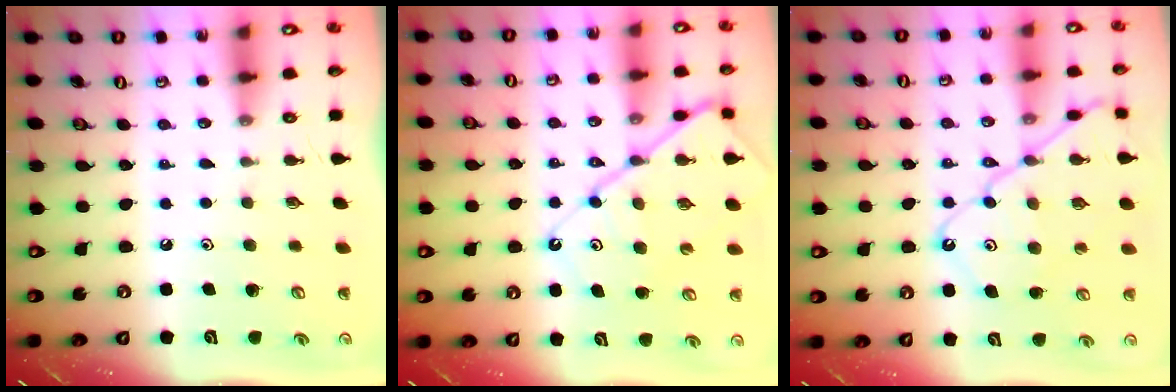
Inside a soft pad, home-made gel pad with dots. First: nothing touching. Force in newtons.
{"total": 13.1, "press": 13.1, "slide": 1.3}
{"total": 14.1, "press": 14.0, "slide": 1.4}